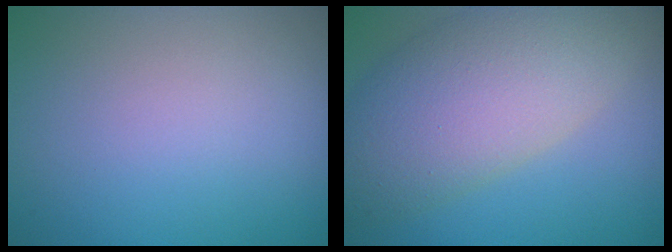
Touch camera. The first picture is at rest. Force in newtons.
{"total": 9.6, "press": 9.6, "slide": 0.6}